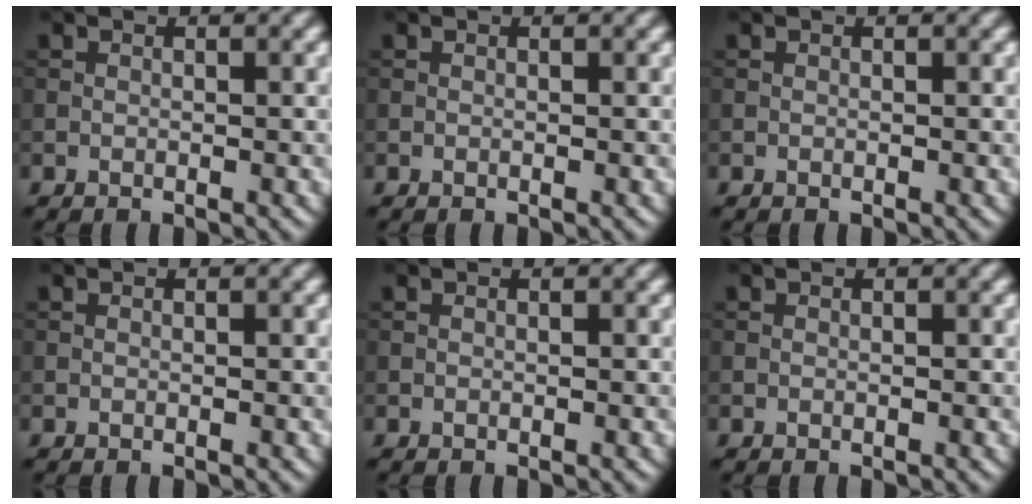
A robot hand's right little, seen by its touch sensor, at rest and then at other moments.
{"total": 0.0}
{"total": 0.0}
{"total": 0.0}
{"total": 0.0}
{"total": 0.0}